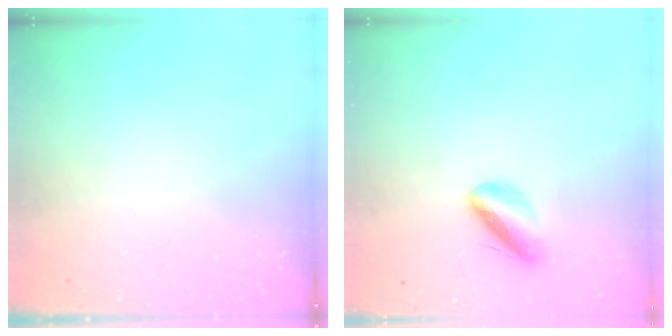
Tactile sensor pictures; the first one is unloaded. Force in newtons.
{"total": 4.8, "press": 4.6, "slide": 1.5}